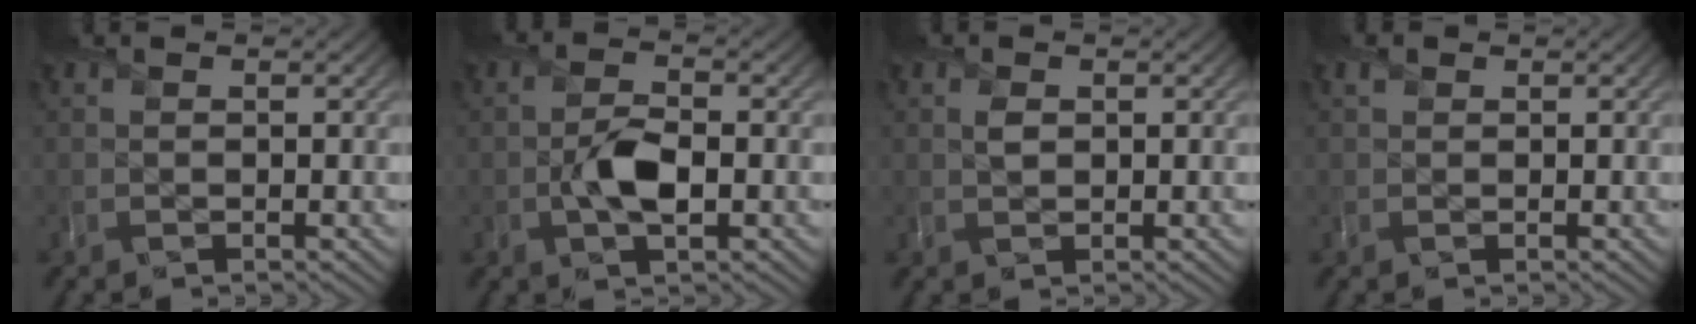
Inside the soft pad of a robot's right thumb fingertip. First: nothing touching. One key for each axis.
{"total": 4.2, "fx": -1.2, "fy": 2.1, "fz": 3.5, "tx": -0.071, "ty": -0.006, "tz": -0.025}
{"total": 1.1, "fx": 0.3, "fy": 0.9, "fz": 0.6, "tx": -0.015, "ty": -0.004, "tz": 0.009}
{"total": 0.8, "fx": 0.4, "fy": 0.6, "fz": 0.0, "tx": -0.001, "ty": -0.002, "tz": 0.007}